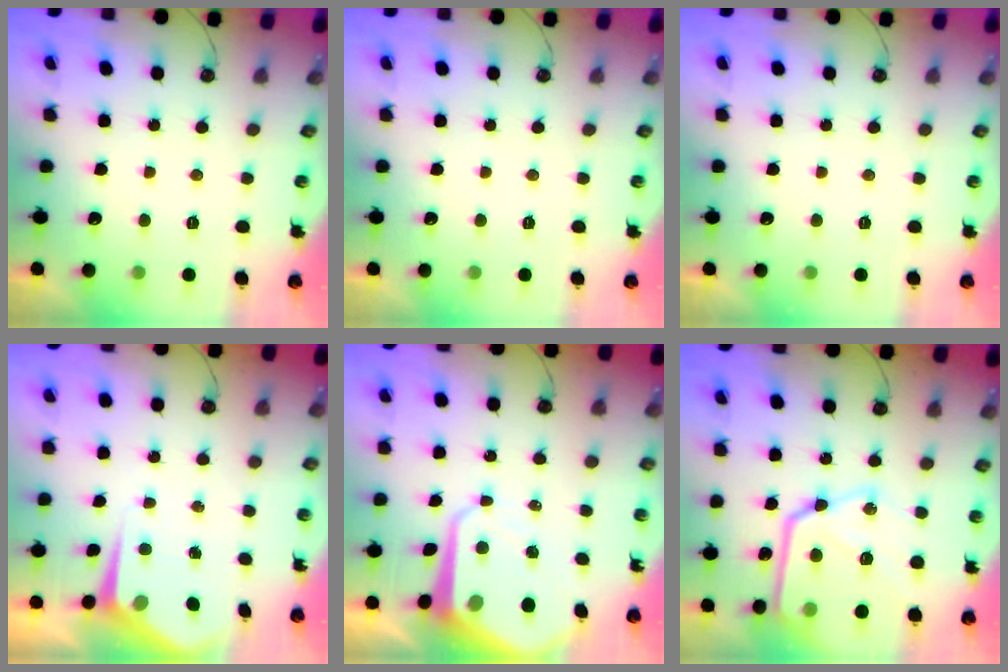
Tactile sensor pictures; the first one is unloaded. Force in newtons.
{"total": 0.0}
{"total": 0.0}
{"total": 4.9, "press": 4.9, "slide": 0.3}
{"total": 11.2, "press": 11.1, "slide": 1.0}
{"total": 21.9, "press": 21.8, "slide": 2.4}